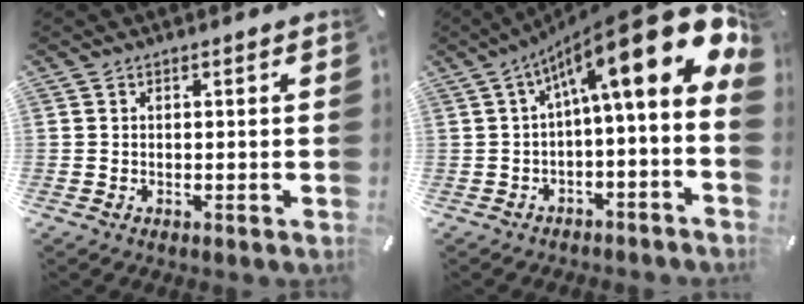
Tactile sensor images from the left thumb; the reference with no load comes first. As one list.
[{"total": 20.3, "force": [8.2, 5.4, 17.8], "torque": [-0.264, -0.065, 0.135]}]